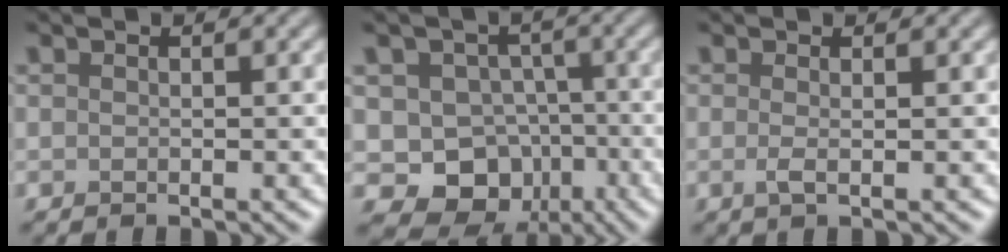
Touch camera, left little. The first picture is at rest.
{"total": 8.1, "force": [-2.7, 7.0, 3.0], "torque": [-0.018, -0.003, -0.058]}
{"total": 1.3, "force": [-0.1, 0.3, 1.2], "torque": [-0.023, -0.002, -0.003]}